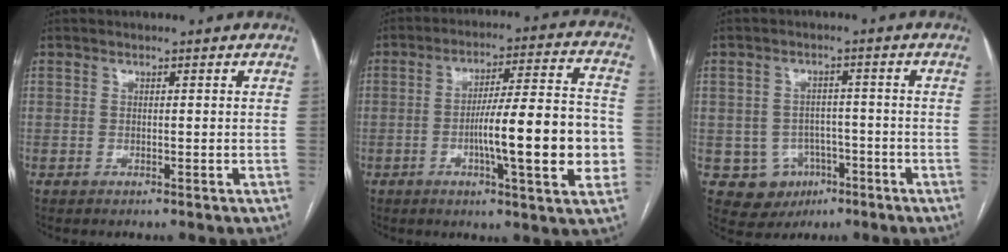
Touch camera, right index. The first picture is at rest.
{"total": 15.9, "force": [-3.0, 2.0, 15.5], "torque": [-0.235, 0.012, -0.044]}
{"total": 6.5, "force": [-2.5, 5.9, 1.3], "torque": [-0.016, 0.009, -0.026]}